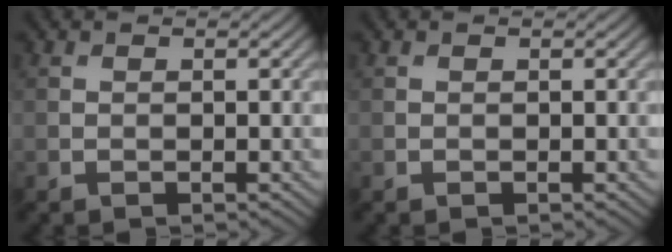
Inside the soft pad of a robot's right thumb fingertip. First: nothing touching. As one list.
[{"total": 0.0}]